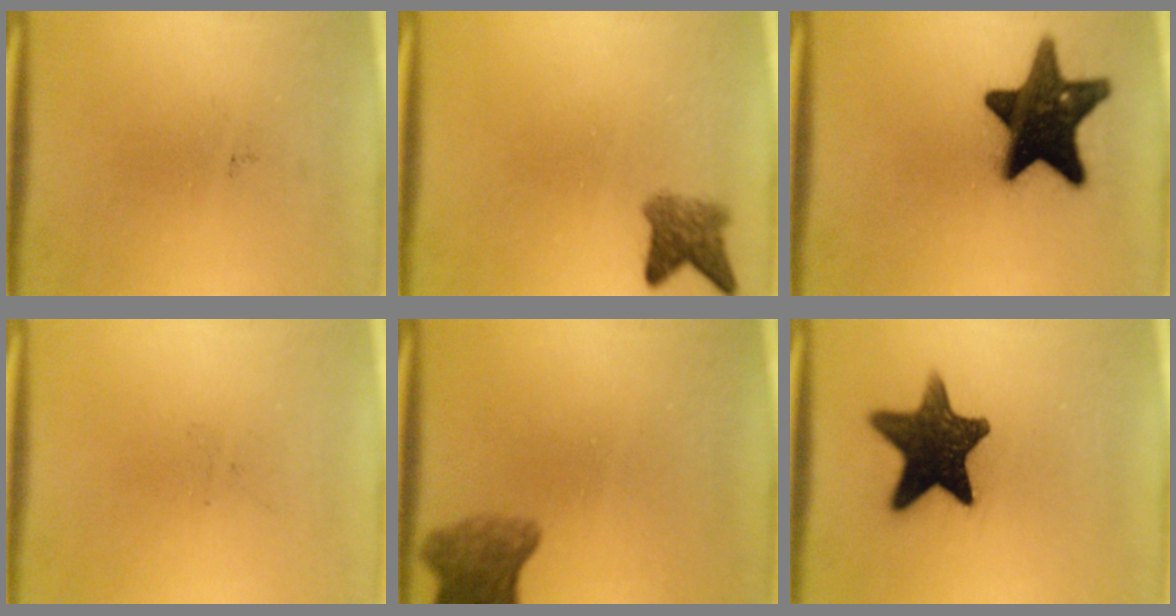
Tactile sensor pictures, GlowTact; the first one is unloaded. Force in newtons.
{"total": 3.7}
{"total": 16.2}
{"total": 0.0}
{"total": 5.7}
{"total": 13.8}